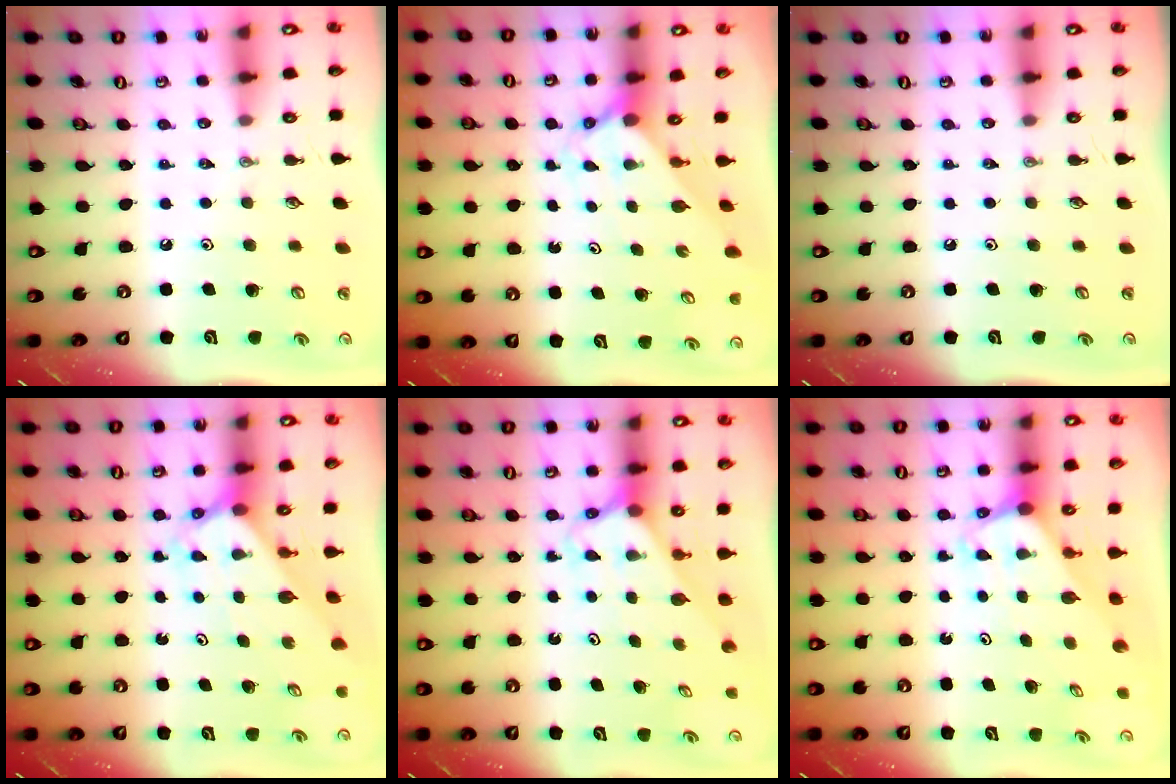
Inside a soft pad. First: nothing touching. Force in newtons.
{"total": 2.0, "press": 2.0, "slide": 0.2}
{"total": 0.0}
{"total": 3.0, "press": 2.9, "slide": 0.4}
{"total": 2.5, "press": 2.5, "slide": 0.2}
{"total": 1.8, "press": 1.8, "slide": 0.1}